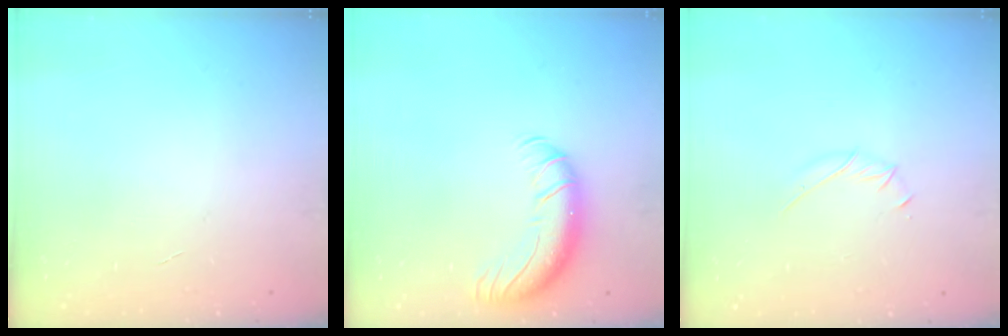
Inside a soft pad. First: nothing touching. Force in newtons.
{"total": 11.8, "press": 11.4, "slide": 3.0}
{"total": 3.8, "press": 3.7, "slide": 0.9}